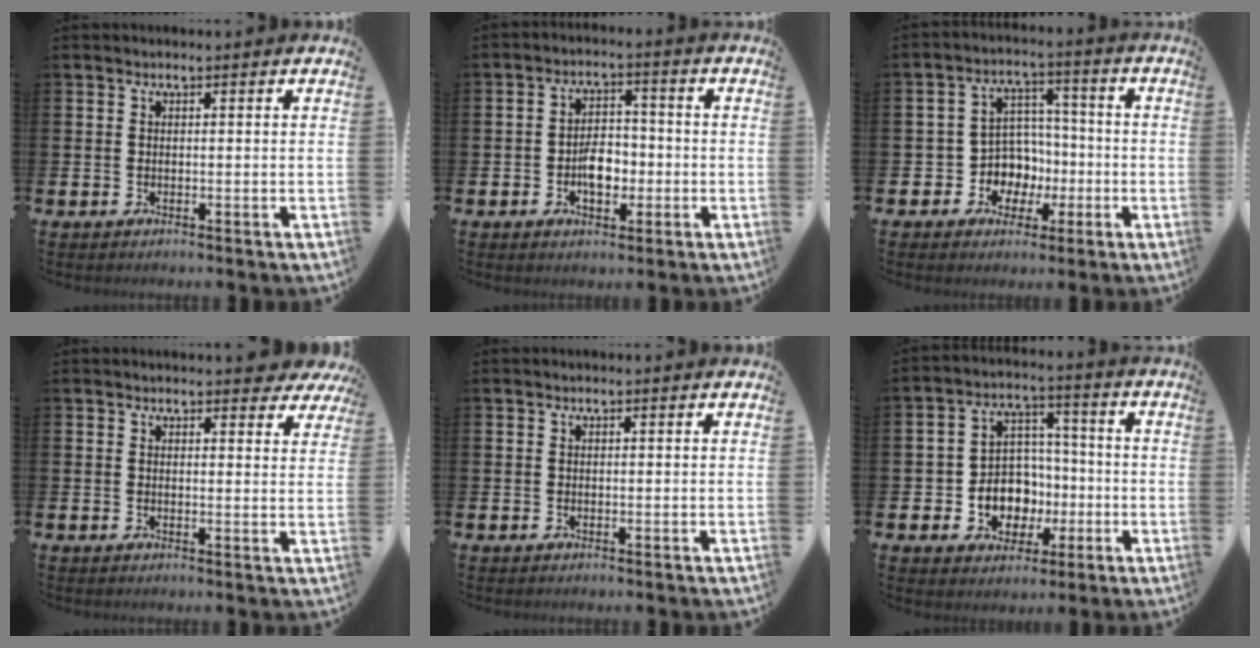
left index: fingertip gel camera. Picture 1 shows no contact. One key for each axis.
{"total": 4.4, "fx": -1.3, "fy": 2.8, "fz": 3.2, "tx": -0.051, "ty": 0.006, "tz": -0.026}
{"total": 6.6, "fx": -1.0, "fy": 6.4, "fz": 1.5, "tx": -0.058, "ty": 0.011, "tz": -0.013}
{"total": 2.4, "fx": 2.3, "fy": 0.7, "fz": 0.4, "tx": 0.009, "ty": -0.011, "tz": 0.037}
{"total": 0.0}
{"total": 7.5, "fx": -1.4, "fy": 6.9, "fz": 2.6, "tx": -0.057, "ty": 0.009, "tz": -0.022}